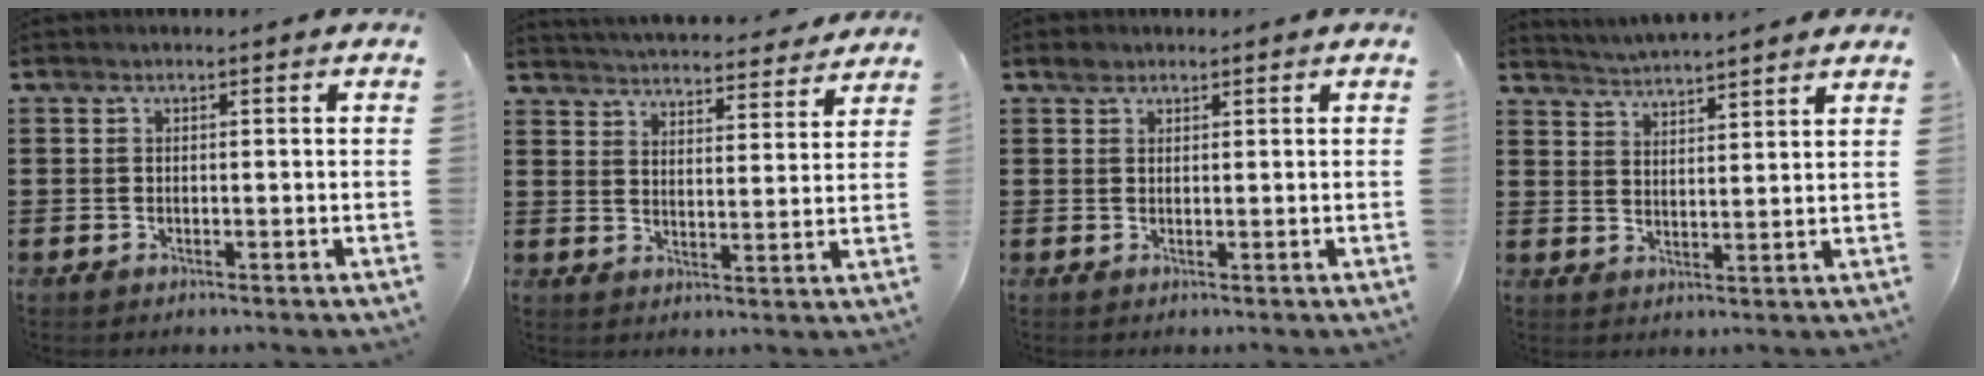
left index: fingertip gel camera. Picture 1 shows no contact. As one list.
[{"total": 4.2, "force": [4.2, -0.4, 0.0], "torque": [-0.021, -0.034, 0.071]}, {"total": 1.2, "force": [1.0, 0.6, 0.3], "torque": [-0.007, 0.003, 0.020]}, {"total": 3.7, "force": [3.6, -0.6, -0.2], "torque": [-0.010, -0.020, 0.063]}]